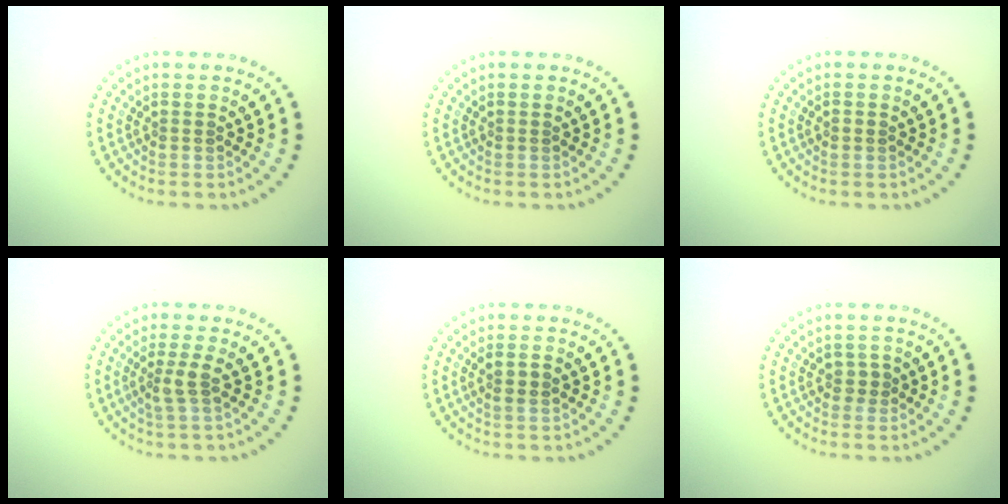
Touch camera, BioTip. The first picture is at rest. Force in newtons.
{"total": 0.0}
{"total": 0.8, "press": 0.8, "slide": 0.1}
{"total": 1.8, "press": 1.4, "slide": 1.1}
{"total": 1.4, "press": 1.3, "slide": 0.4}
{"total": 1.0, "press": 0.9, "slide": 0.4}